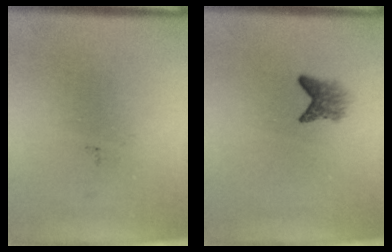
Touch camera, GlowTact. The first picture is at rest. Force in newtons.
{"total": 2.3}